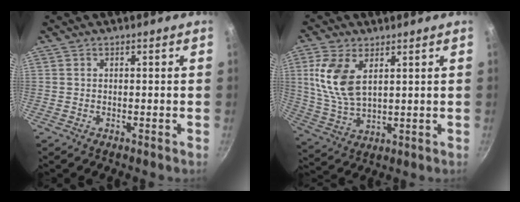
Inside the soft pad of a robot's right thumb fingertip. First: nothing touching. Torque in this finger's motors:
{"motor_torque": [-1.09, 1.50, 0.97, -0.06, 0.16]}